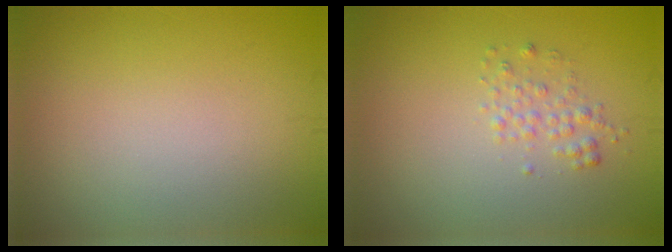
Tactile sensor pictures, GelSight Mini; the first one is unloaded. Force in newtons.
{"total": 1.4, "press": 1.4, "slide": 0.0}